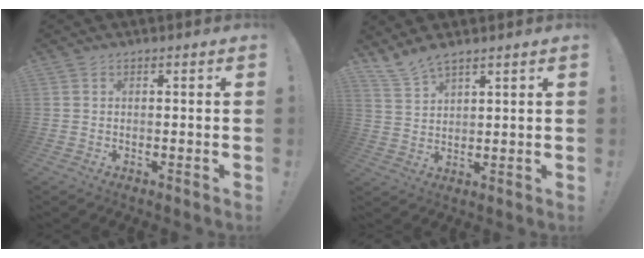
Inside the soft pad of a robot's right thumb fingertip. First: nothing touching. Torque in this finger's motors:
{"motor_torque": [-0.18, 0.19, 0.01, 0.00, 0.00]}